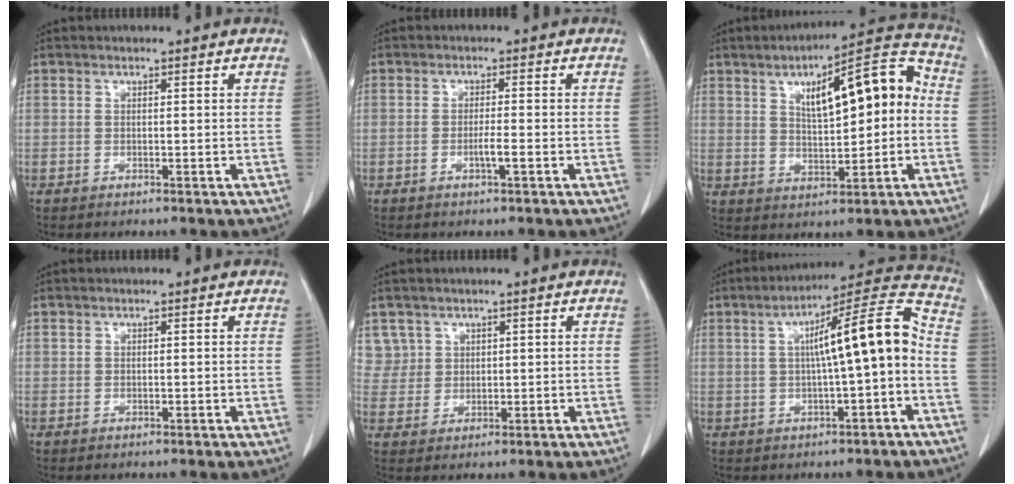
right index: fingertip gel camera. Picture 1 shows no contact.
{"total": 2.1, "force": [-0.8, -0.1, 1.9], "torque": [-0.034, -0.001, -0.014]}
{"total": 13.7, "force": [2.4, 4.1, 12.9], "torque": [-0.183, 0.040, 0.037]}
{"total": 0.0}
{"total": 4.0, "force": [2.2, 3.3, -0.6], "torque": [0.029, 0.006, 0.044]}
{"total": 12.3, "force": [-0.2, 1.0, 12.2], "torque": [-0.177, 0.037, -0.004]}